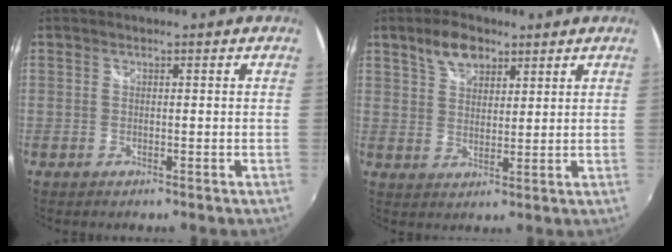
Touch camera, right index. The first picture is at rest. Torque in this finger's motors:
{"motor_torque": [0.01, 0.37, -0.04, 0.02]}